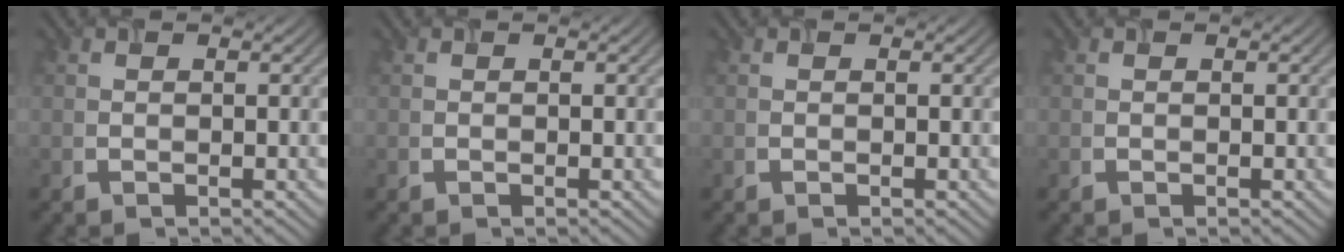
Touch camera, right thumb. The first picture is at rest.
{"total": 0.0}
{"total": 0.0}
{"total": 0.0}